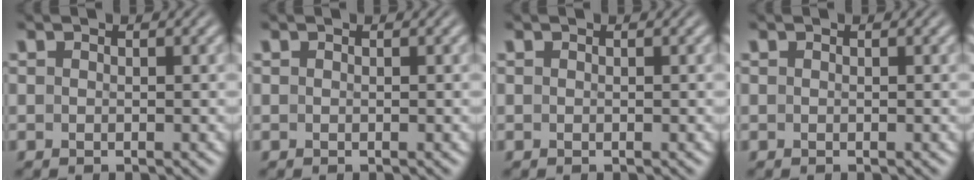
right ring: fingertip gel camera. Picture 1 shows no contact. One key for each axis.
{"total": 0.0}
{"total": 0.0}
{"total": 0.0}